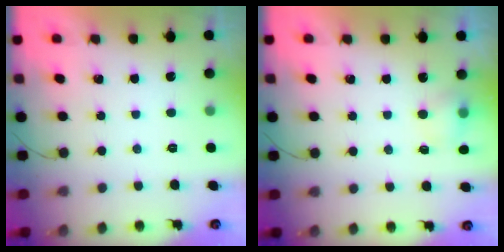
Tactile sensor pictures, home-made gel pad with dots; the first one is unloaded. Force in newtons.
{"total": 4.1, "press": 4.0, "slide": 1.1}